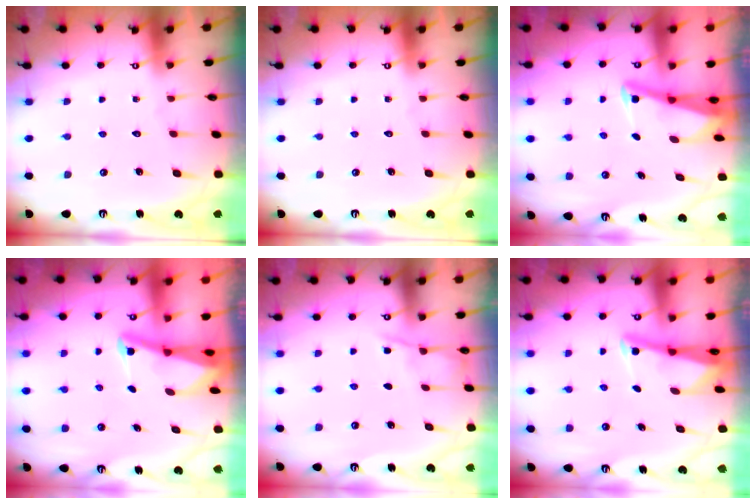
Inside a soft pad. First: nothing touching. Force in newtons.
{"total": 0.0}
{"total": 3.0, "press": 2.9, "slide": 0.3}
{"total": 2.6, "press": 2.6, "slide": 0.5}
{"total": 3.3, "press": 3.3, "slide": 0.5}
{"total": 2.7, "press": 2.7, "slide": 0.2}